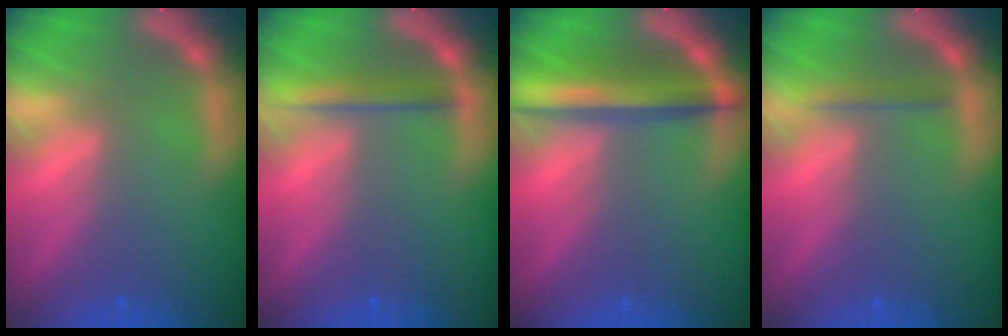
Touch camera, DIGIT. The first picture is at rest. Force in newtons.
{"total": 2.5}
{"total": 5.5}
{"total": 1.4}